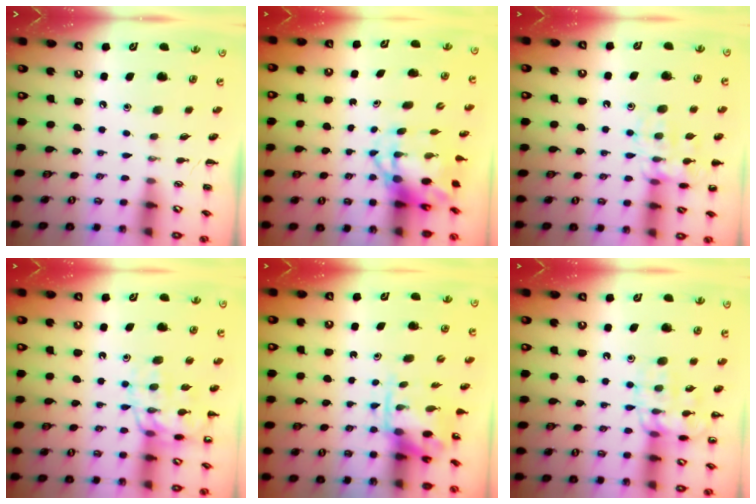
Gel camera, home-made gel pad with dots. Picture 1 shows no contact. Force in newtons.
{"total": 4.7, "press": 4.5, "slide": 1.4}
{"total": 13.5, "press": 13.5, "slide": 0.9}
{"total": 13.4, "press": 13.3, "slide": 2.1}
{"total": 4.0, "press": 3.9, "slide": 0.8}
{"total": 13.1, "press": 13.1, "slide": 0.4}